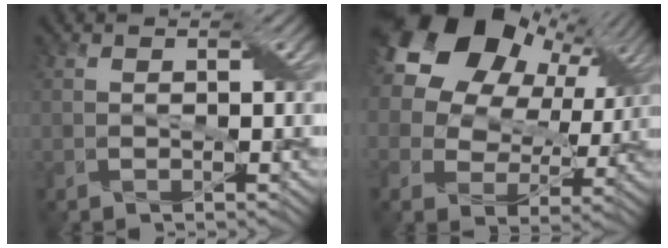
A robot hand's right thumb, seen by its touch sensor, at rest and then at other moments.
{"total": 22.1, "force": [9.4, 15.7, 12.4], "torque": [-0.300, 0.059, 0.165]}